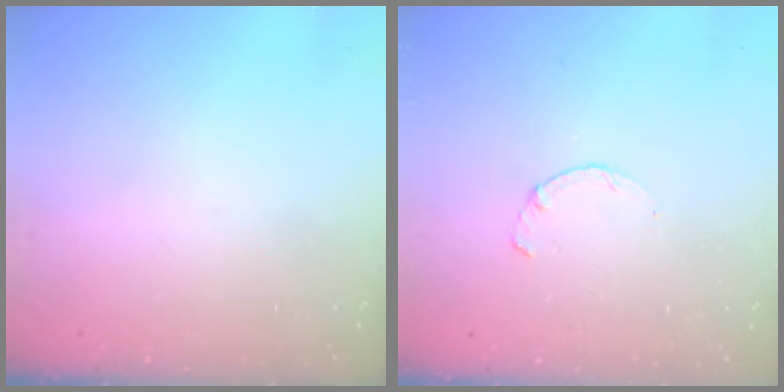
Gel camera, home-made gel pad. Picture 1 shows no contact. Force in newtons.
{"total": 0.9, "press": 0.8, "slide": 0.3}